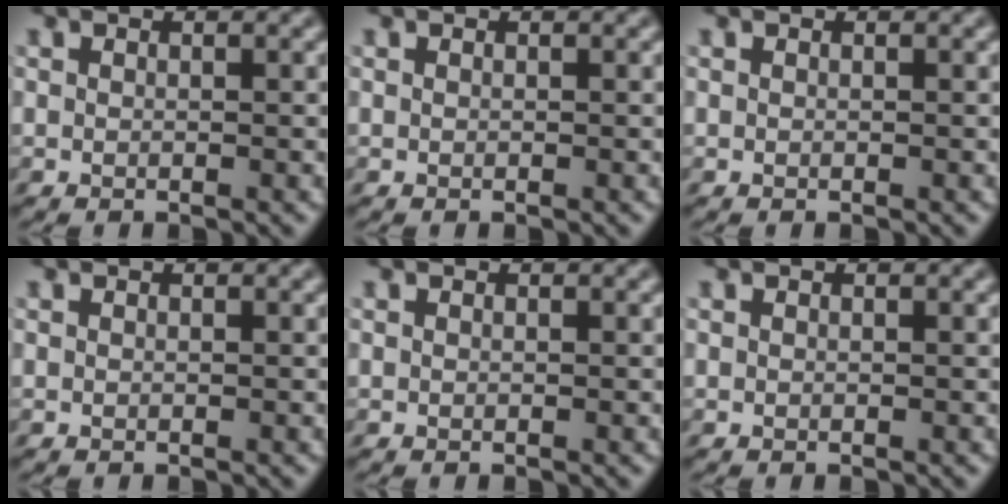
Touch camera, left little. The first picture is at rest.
{"total": 0.0}
{"total": 0.0}
{"total": 0.0}
{"total": 0.0}
{"total": 0.0}